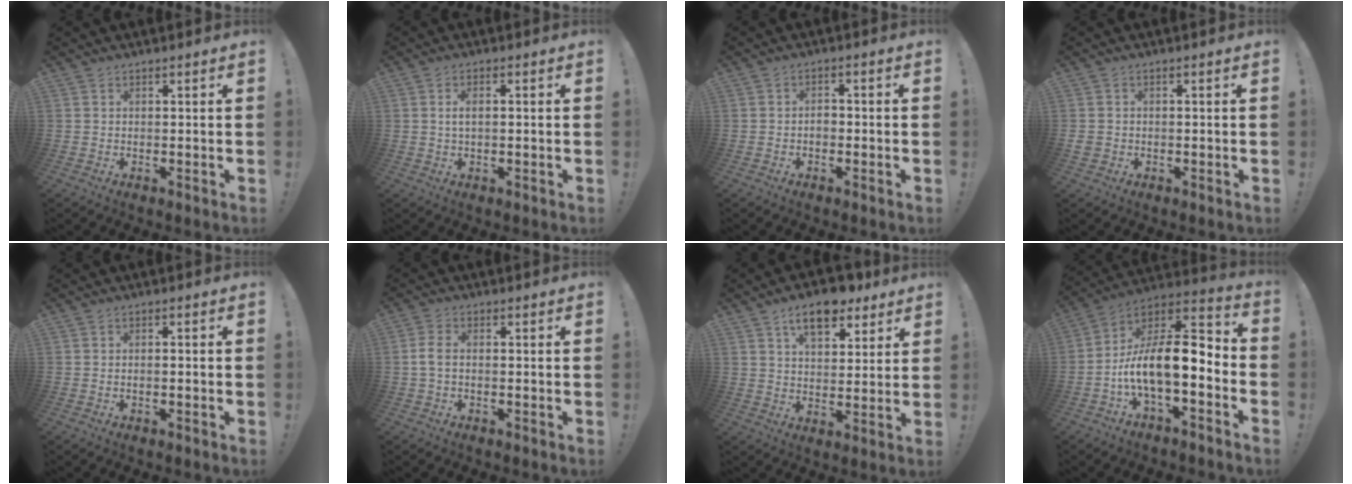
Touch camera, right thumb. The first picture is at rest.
{"total": 2.6, "force": [0.2, 1.0, 2.3], "torque": [-0.038, 0.004, 0.002]}
{"total": 2.1, "force": [-1.0, 1.5, 1.2], "torque": [-0.022, 0.006, -0.018]}
{"total": 1.9, "force": [-0.2, 1.6, 0.9], "torque": [-0.024, 0.005, 0.000]}
{"total": 1.1, "force": [-0.8, 0.1, 0.7], "torque": [-0.013, 0.003, -0.014]}
{"total": 3.8, "force": [-0.3, 1.9, 3.2], "torque": [-0.077, 0.009, -0.007]}
{"total": 11.0, "force": [7.0, 5.8, 6.2], "torque": [-0.087, -0.035, 0.122]}
{"total": 14.4, "force": [-3.0, 5.6, 13.0], "torque": [-0.234, 0.004, -0.048]}